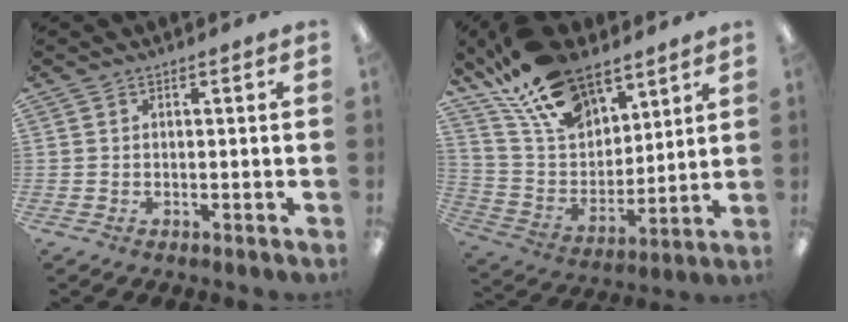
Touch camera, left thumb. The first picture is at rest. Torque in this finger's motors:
{"motor_torque": [1.80, 1.61, 1.39, -1.38, 0.23]}